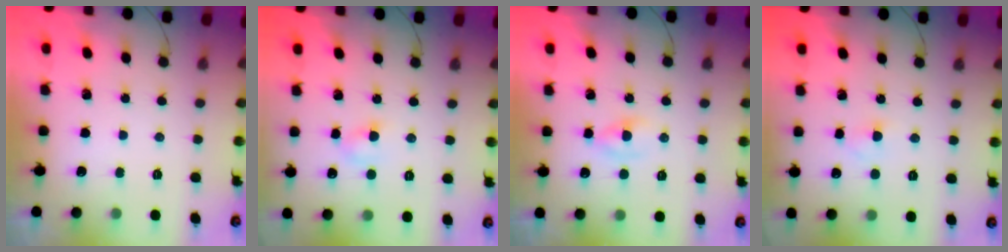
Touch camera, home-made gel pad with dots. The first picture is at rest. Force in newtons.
{"total": 3.3, "press": 3.1, "slide": 1.1}
{"total": 1.4, "press": 1.1, "slide": 0.9}
{"total": 2.1, "press": 1.8, "slide": 0.9}